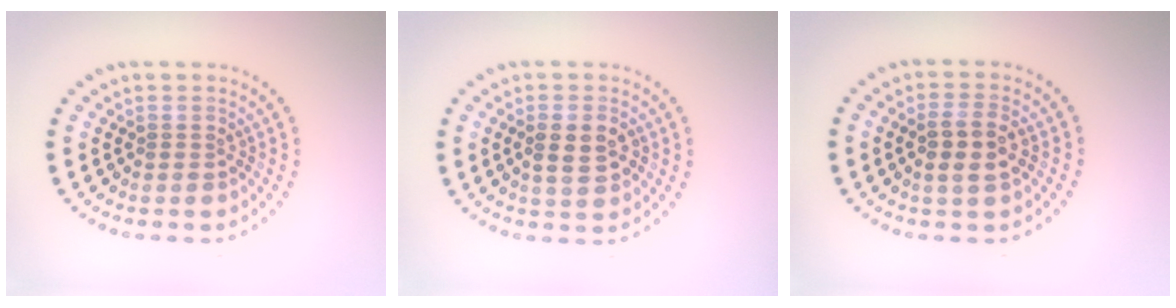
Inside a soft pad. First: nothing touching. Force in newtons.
{"total": 2.8, "press": 2.8, "slide": 0.3}
{"total": 2.7, "press": 2.6, "slide": 0.7}